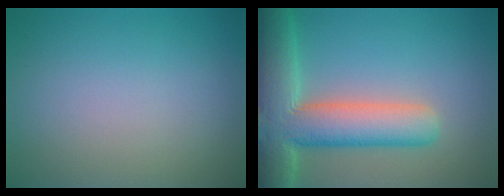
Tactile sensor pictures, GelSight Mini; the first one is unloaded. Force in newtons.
{"total": 9.7, "press": 9.6, "slide": 0.7}